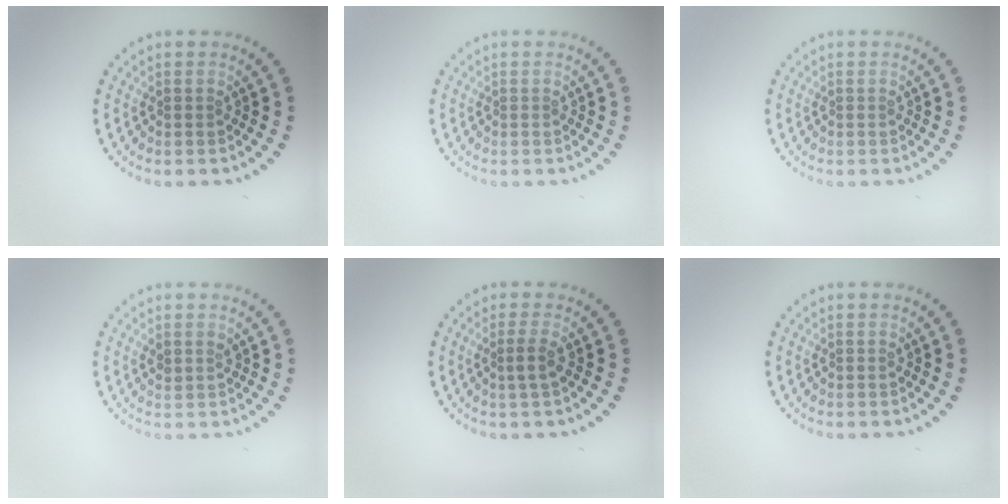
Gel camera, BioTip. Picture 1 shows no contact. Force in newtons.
{"total": 0.0}
{"total": 0.0}
{"total": 0.9, "press": 0.9, "slide": 0.3}
{"total": 1.4, "press": 1.2, "slide": 0.8}
{"total": 0.0}